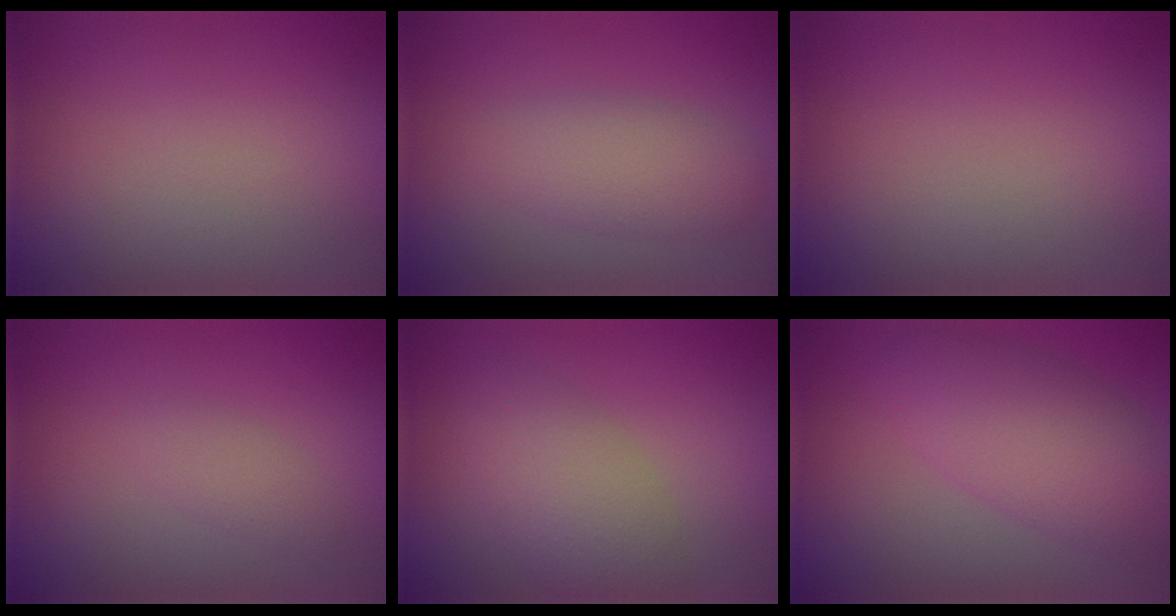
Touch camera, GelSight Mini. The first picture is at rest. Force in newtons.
{"total": 2.2, "press": 2.2, "slide": 0.2}
{"total": 0.0}
{"total": 1.4, "press": 1.4, "slide": 0.1}
{"total": 4.8, "press": 4.8, "slide": 0.3}
{"total": 6.0, "press": 6.0, "slide": 0.4}